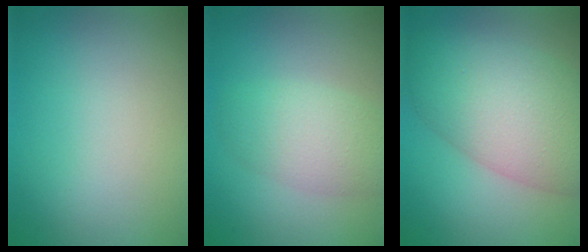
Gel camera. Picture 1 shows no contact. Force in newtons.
{"total": 4.2, "press": 4.2, "slide": 0.3}
{"total": 9.5, "press": 9.5, "slide": 0.2}